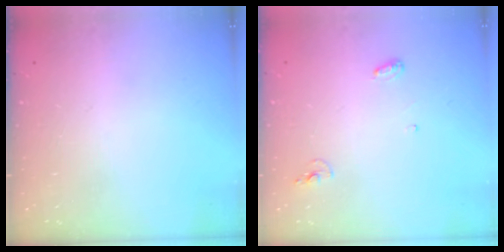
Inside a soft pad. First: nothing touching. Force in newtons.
{"total": 5.4, "press": 5.2, "slide": 1.4}